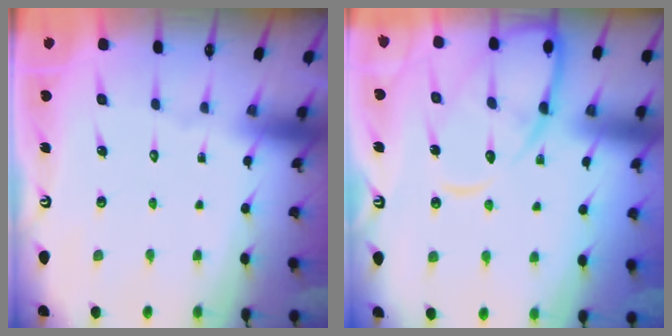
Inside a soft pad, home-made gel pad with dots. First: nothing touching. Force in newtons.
{"total": 12.7, "press": 12.6, "slide": 1.3}